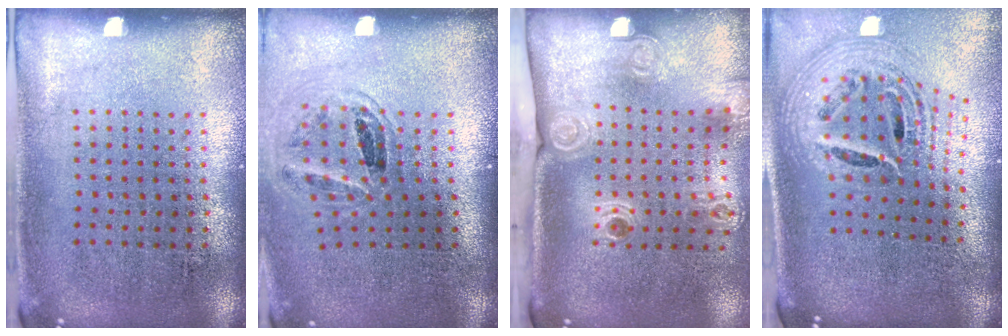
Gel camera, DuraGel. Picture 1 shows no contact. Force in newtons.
{"total": 1.1, "press": 1.0, "slide": 0.3}
{"total": 2.3, "press": 1.6, "slide": 1.6}
{"total": 2.6, "press": 1.8, "slide": 1.9}